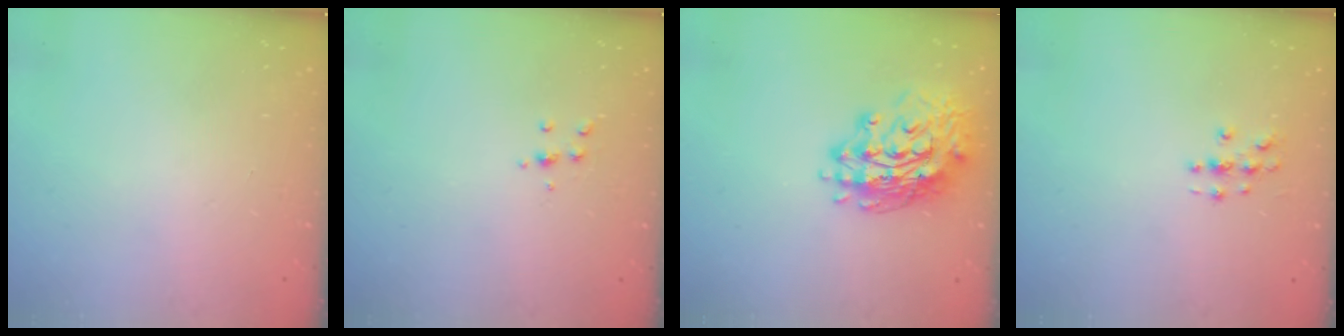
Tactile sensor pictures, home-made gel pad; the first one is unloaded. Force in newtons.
{"total": 4.8, "press": 4.8, "slide": 0.5}
{"total": 16.1, "press": 16.0, "slide": 1.7}
{"total": 2.8, "press": 2.8, "slide": 0.3}